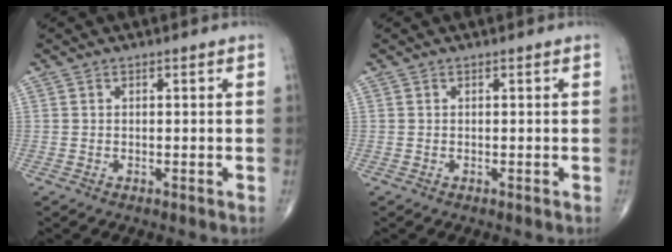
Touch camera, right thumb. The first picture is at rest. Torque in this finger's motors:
{"motor_torque": [0.00, 0.00, 0.00, 0.00, 0.00]}